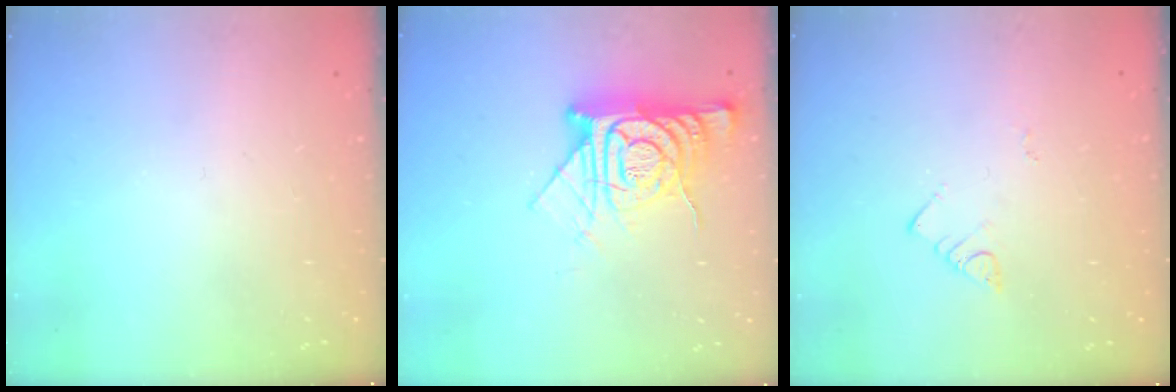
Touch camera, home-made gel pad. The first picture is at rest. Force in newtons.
{"total": 14.6, "press": 14.5, "slide": 1.4}
{"total": 2.7, "press": 2.7, "slide": 0.6}